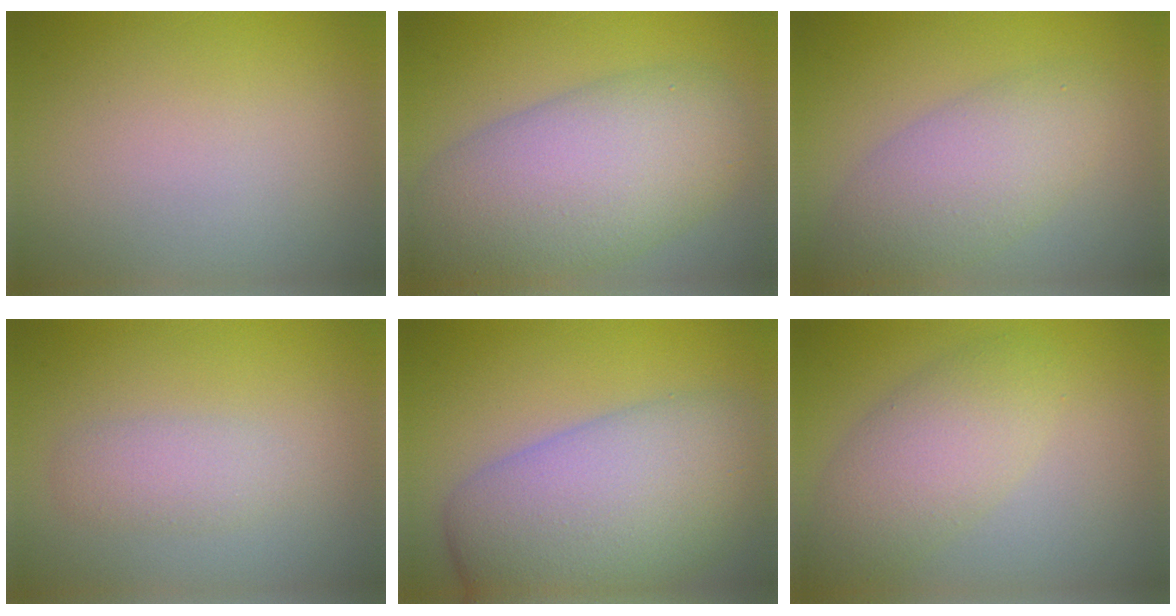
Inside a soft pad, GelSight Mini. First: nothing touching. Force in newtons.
{"total": 9.5, "press": 9.5, "slide": 0.6}
{"total": 4.9, "press": 4.9, "slide": 0.5}
{"total": 2.1, "press": 2.1, "slide": 0.0}
{"total": 10.8, "press": 10.8, "slide": 0.4}
{"total": 4.6, "press": 4.6, "slide": 0.2}